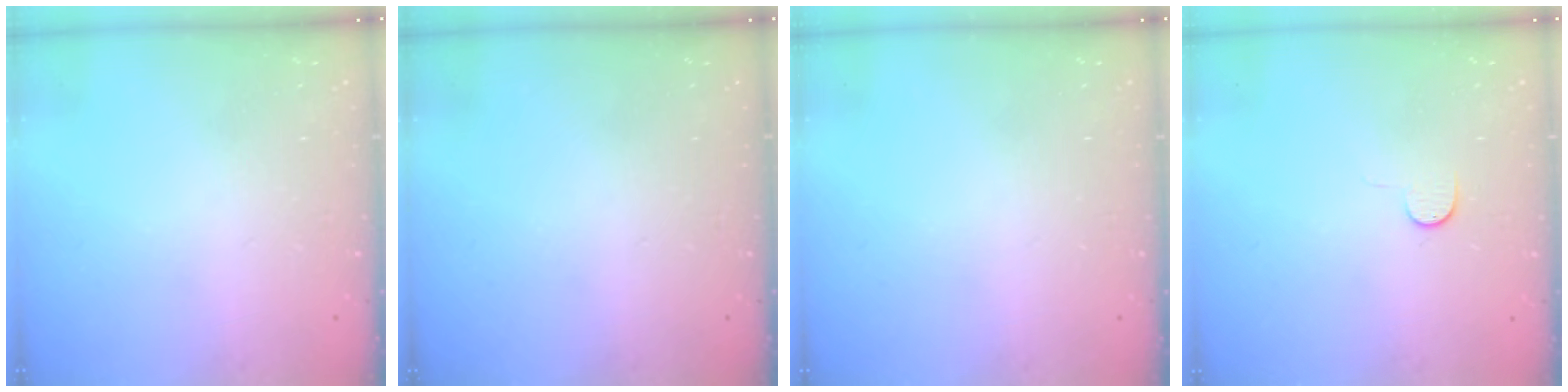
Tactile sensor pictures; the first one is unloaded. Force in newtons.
{"total": 0.0}
{"total": 0.0}
{"total": 4.9, "press": 4.9, "slide": 0.5}